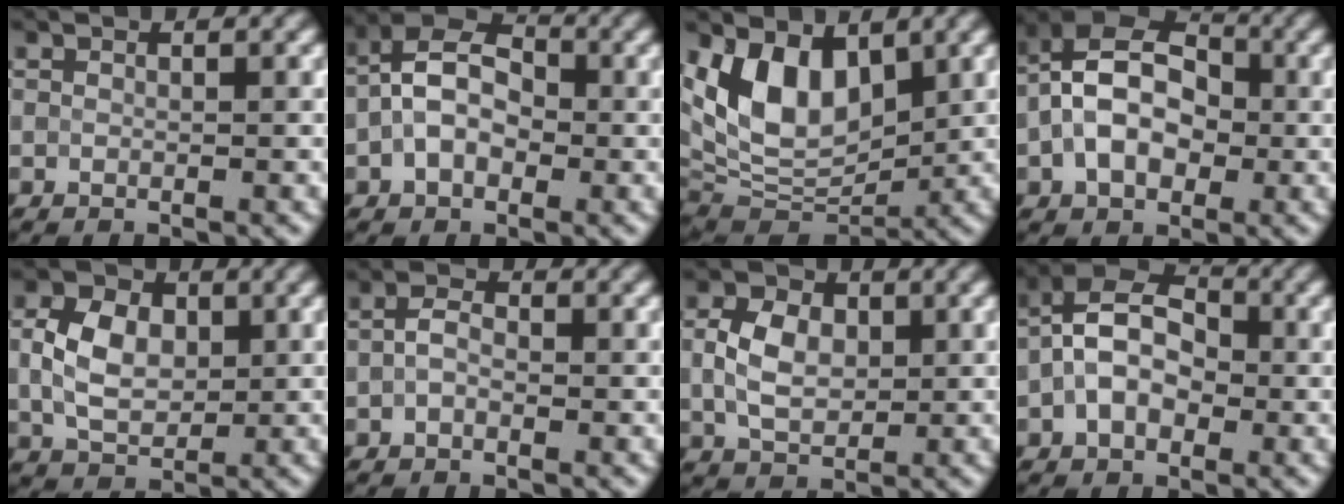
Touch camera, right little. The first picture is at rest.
{"total": 5.7, "force": [-0.8, 3.6, 4.3], "torque": [-0.079, 0.019, -0.025]}
{"total": 8.2, "force": [2.8, 4.8, 6.0], "torque": [-0.114, -0.007, 0.046]}
{"total": 8.6, "force": [-0.4, 5.7, 6.5], "torque": [-0.113, 0.026, -0.018]}
{"total": 5.1, "force": [0.7, 3.5, 3.6], "torque": [-0.081, 0.006, 0.011]}
{"total": 1.5, "force": [-0.4, 0.9, 1.2], "torque": [-0.028, 0.009, -0.013]}
{"total": 4.5, "force": [0.6, 3.1, 3.2], "torque": [-0.073, 0.005, 0.009]}
{"total": 6.5, "force": [-0.8, 4.2, 5.0], "torque": [-0.087, 0.020, -0.024]}